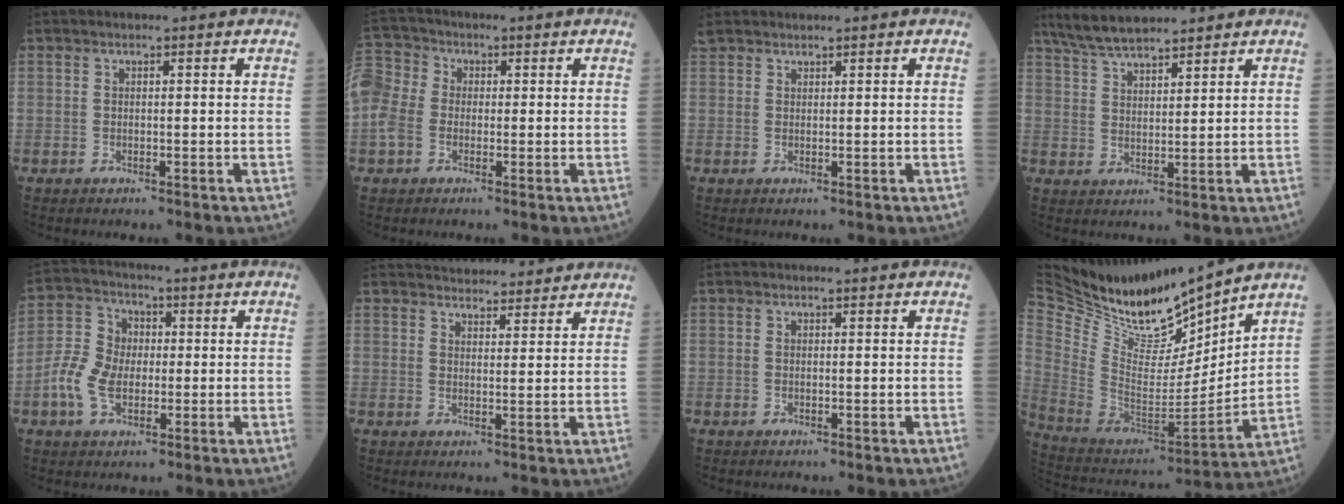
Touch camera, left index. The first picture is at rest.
{"total": 13.0, "force": [0.0, 11.1, 6.9], "torque": [-0.211, 0.040, -0.002]}
{"total": 1.6, "force": [1.6, 0.3, 0.3], "torque": [-0.014, 0.023, 0.035]}
{"total": 7.9, "force": [6.9, 1.2, 3.5], "torque": [-0.074, 0.019, 0.131]}
{"total": 7.7, "force": [-1.5, 5.7, 5.0], "torque": [-0.128, 0.017, -0.034]}
{"total": 11.2, "force": [10.5, 2.8, 2.9], "torque": [-0.031, 0.017, 0.138]}
{"total": 0.0}
{"total": 20.5, "force": [18.3, 4.3, 8.2], "torque": [-0.183, -0.025, 0.347]}